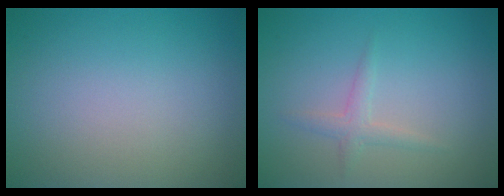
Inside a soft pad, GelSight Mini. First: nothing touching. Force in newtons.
{"total": 1.3, "press": 1.3, "slide": 0.1}